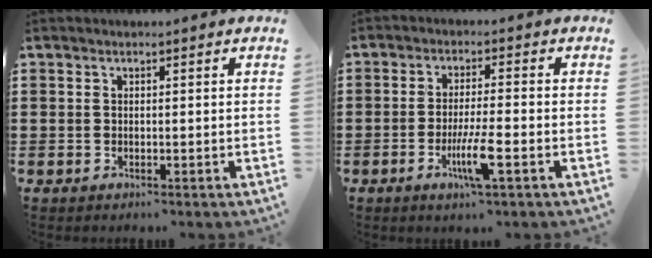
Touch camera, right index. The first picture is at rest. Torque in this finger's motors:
{"motor_torque": [2.14, 0.00, 0.20, 0.05]}